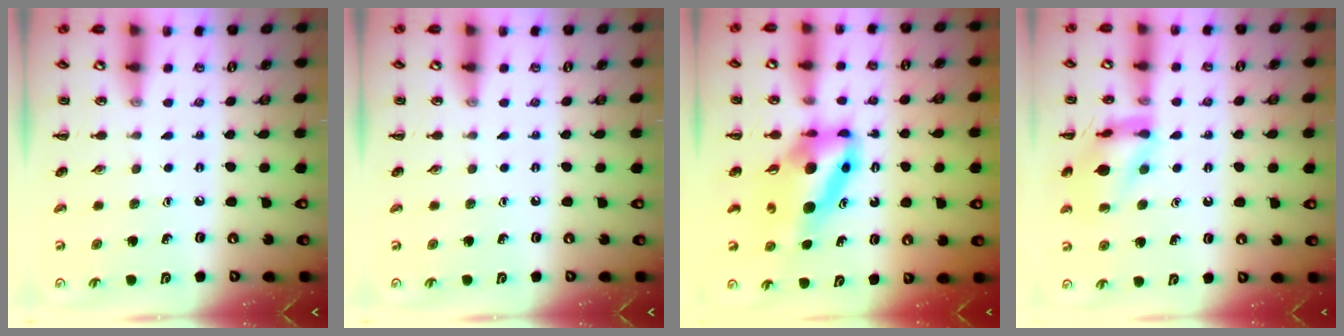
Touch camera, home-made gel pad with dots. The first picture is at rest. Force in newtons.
{"total": 0.0}
{"total": 9.1, "press": 8.7, "slide": 2.6}
{"total": 12.0, "press": 11.9, "slide": 1.3}